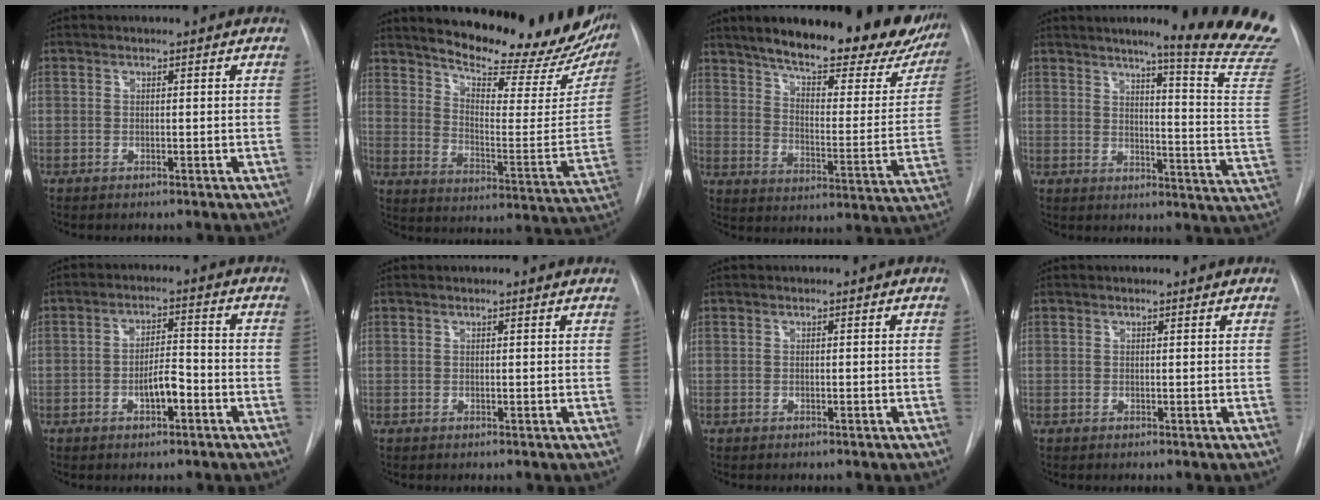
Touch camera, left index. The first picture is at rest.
{"total": 24.9, "force": [21.7, 6.1, 10.6], "torque": [-0.158, -0.086, 0.272]}
{"total": 27.4, "force": [21.3, 7.4, 15.6], "torque": [-0.225, -0.032, 0.267]}
{"total": 18.5, "force": [15.8, -1.9, 9.3], "torque": [-0.120, -0.124, 0.177]}
{"total": 4.8, "force": [-2.6, 1.4, 3.7], "torque": [-0.066, 0.002, -0.042]}
{"total": 0.9, "force": [0.8, 0.1, 0.2], "torque": [-0.010, 0.000, 0.001]}
{"total": 0.0}
{"total": 0.7, "force": [0.6, 0.4, 0.1], "torque": [-0.007, 0.004, 0.004]}